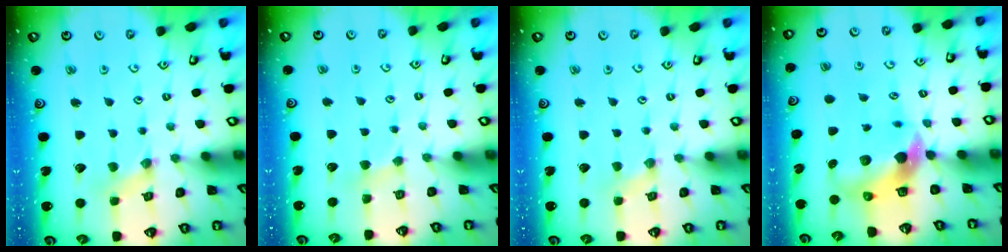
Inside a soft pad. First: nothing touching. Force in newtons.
{"total": 2.3, "press": 2.3, "slide": 0.3}
{"total": 0.0}
{"total": 8.2, "press": 8.1, "slide": 1.2}